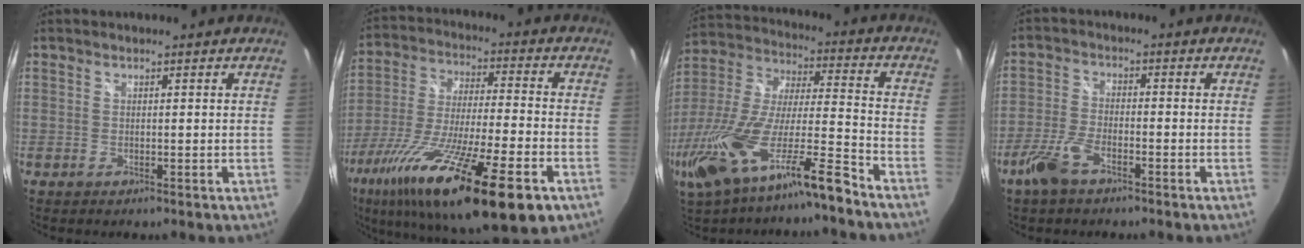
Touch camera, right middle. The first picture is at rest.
{"total": 27.4, "force": [-14.9, 4.7, 22.6], "torque": [-0.413, -0.067, -0.259]}
{"total": 20.7, "force": [-13.7, 2.2, 15.4], "torque": [-0.301, -0.043, -0.249]}
{"total": 6.2, "force": [-4.2, 2.2, 4.0], "torque": [-0.100, -0.003, -0.085]}